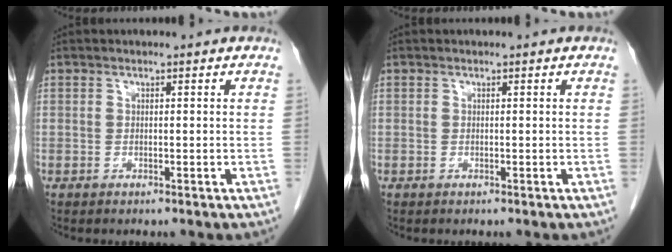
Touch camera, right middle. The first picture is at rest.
{"total": 0.0}